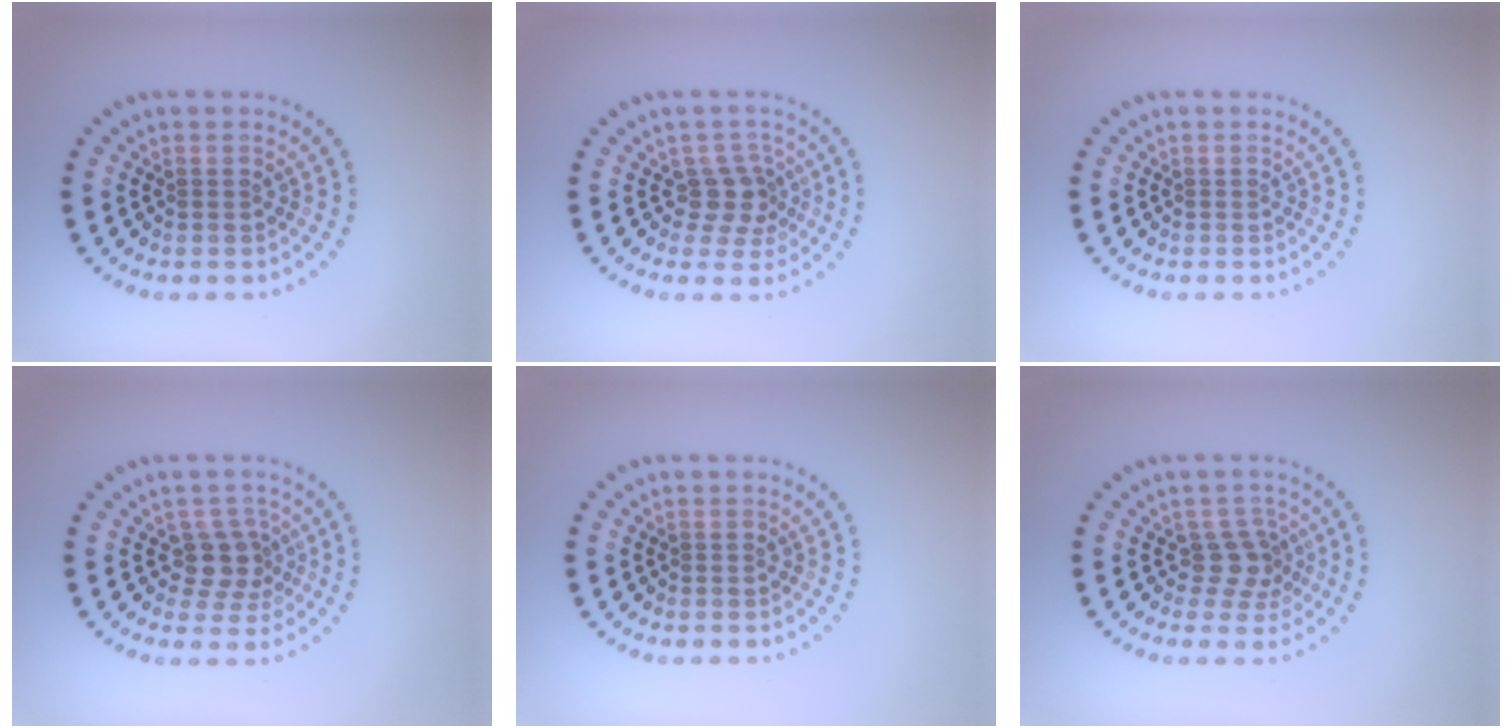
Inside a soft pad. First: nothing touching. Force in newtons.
{"total": 2.7, "press": 2.1, "slide": 1.8}
{"total": 0.0}
{"total": 2.8, "press": 2.3, "slide": 1.6}
{"total": 0.0}
{"total": 2.4, "press": 1.8, "slide": 1.6}